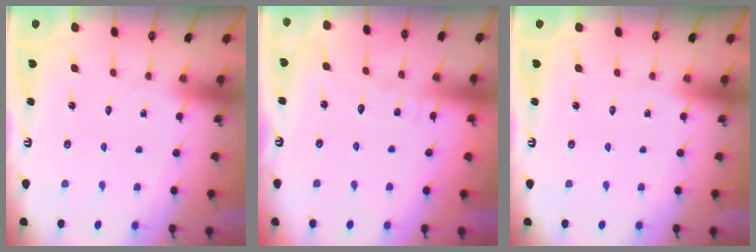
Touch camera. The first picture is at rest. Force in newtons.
{"total": 4.5, "press": 4.5, "slide": 0.5}
{"total": 0.0}